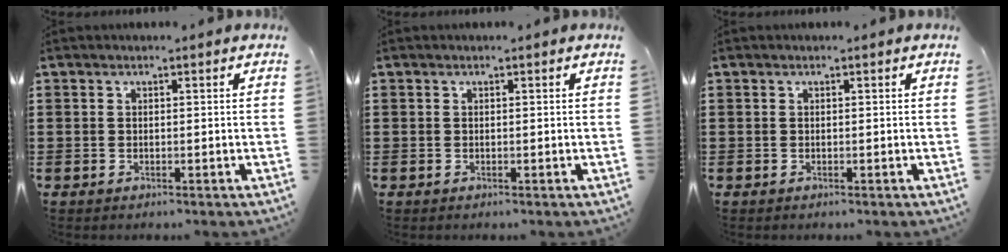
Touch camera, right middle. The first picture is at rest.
{"total": 0.0}
{"total": 0.0}